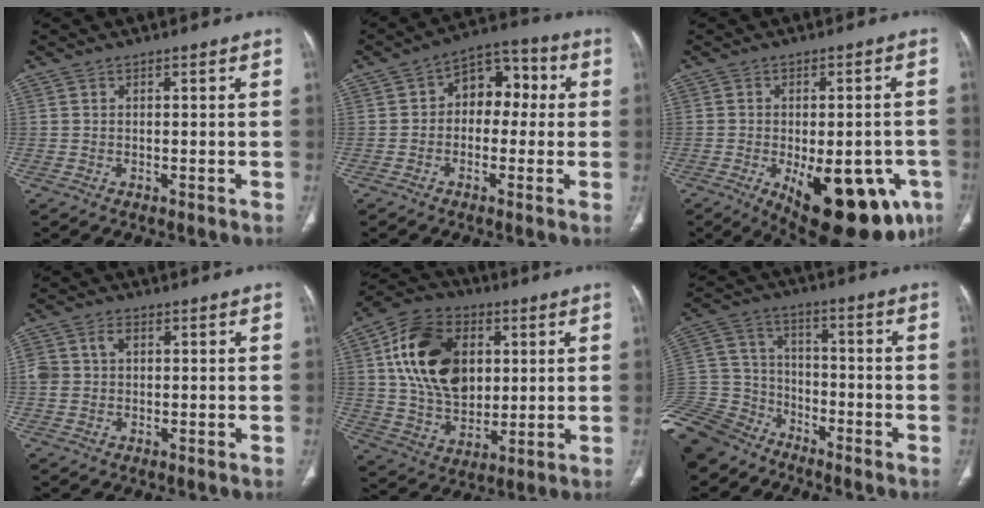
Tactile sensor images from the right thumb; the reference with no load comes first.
{"total": 9.4, "force": [0.6, 6.6, 6.7], "torque": [-0.054, 0.035, -0.004]}
{"total": 21.5, "force": [-8.5, 9.6, 17.3], "torque": [-0.162, -0.002, -0.095]}
{"total": 4.5, "force": [0.9, 3.4, 2.9], "torque": [-0.065, 0.015, 0.021]}
{"total": 20.0, "force": [4.6, 13.9, 13.6], "torque": [-0.218, -0.005, 0.086]}
{"total": 19.4, "force": [-14.3, 11.8, 6.0], "torque": [-0.154, 0.058, -0.264]}